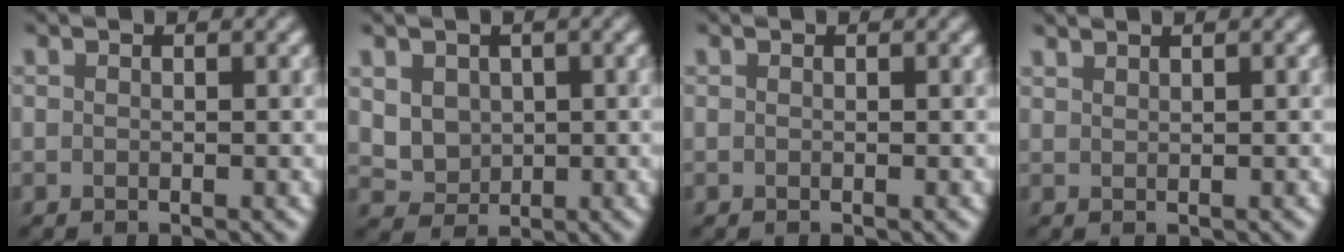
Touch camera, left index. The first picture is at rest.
{"total": 3.3, "force": [0.9, 2.7, 1.7], "torque": [-0.043, -0.001, 0.027]}
{"total": 0.0}
{"total": 1.1, "force": [1.1, 0.1, 0.3], "torque": [-0.007, 0.001, 0.017]}